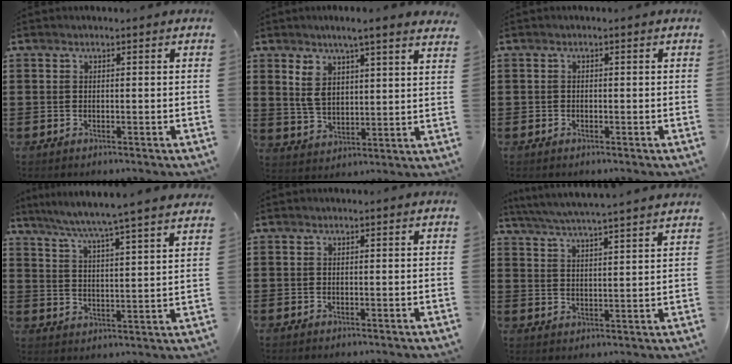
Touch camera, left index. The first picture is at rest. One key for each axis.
{"total": 5.8, "fx": 4.0, "fy": 1.4, "fz": 4.0, "tx": -0.090, "ty": -0.012, "tz": 0.068}
{"total": 0.6, "fx": -0.4, "fy": 0.4, "fz": 0.1, "tx": -0.003, "ty": 0.001, "tz": -0.009}
{"total": 5.7, "fx": 5.0, "fy": -1.6, "fz": 2.2, "tx": -0.065, "ty": -0.043, "tz": 0.076}
{"total": 0.0}
{"total": 4.8, "fx": 4.5, "fy": -0.7, "fz": 1.5, "tx": -0.046, "ty": -0.030, "tz": 0.076}